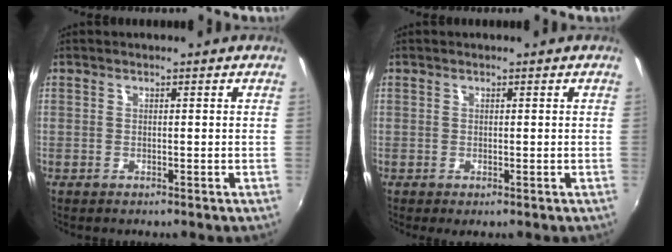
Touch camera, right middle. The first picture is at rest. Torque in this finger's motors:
{"motor_torque": [0.34, -0.34, 0.15, 0.04]}